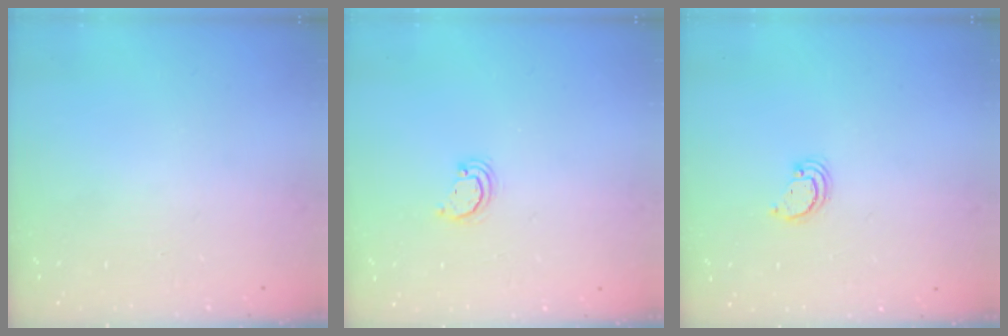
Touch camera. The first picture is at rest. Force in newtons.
{"total": 2.5, "press": 2.5, "slide": 0.3}
{"total": 2.6, "press": 2.6, "slide": 0.2}